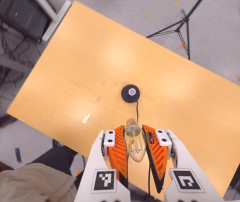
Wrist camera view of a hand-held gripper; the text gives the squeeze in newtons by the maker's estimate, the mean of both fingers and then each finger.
{"total": 20.8, "left": 22.8, "right": 18.8}